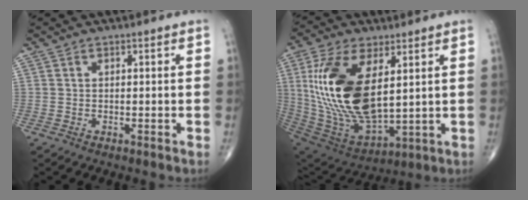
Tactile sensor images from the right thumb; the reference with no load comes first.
{"total": 23.2, "force": [4.9, 11.4, 19.6], "torque": [-0.392, -0.030, 0.103]}